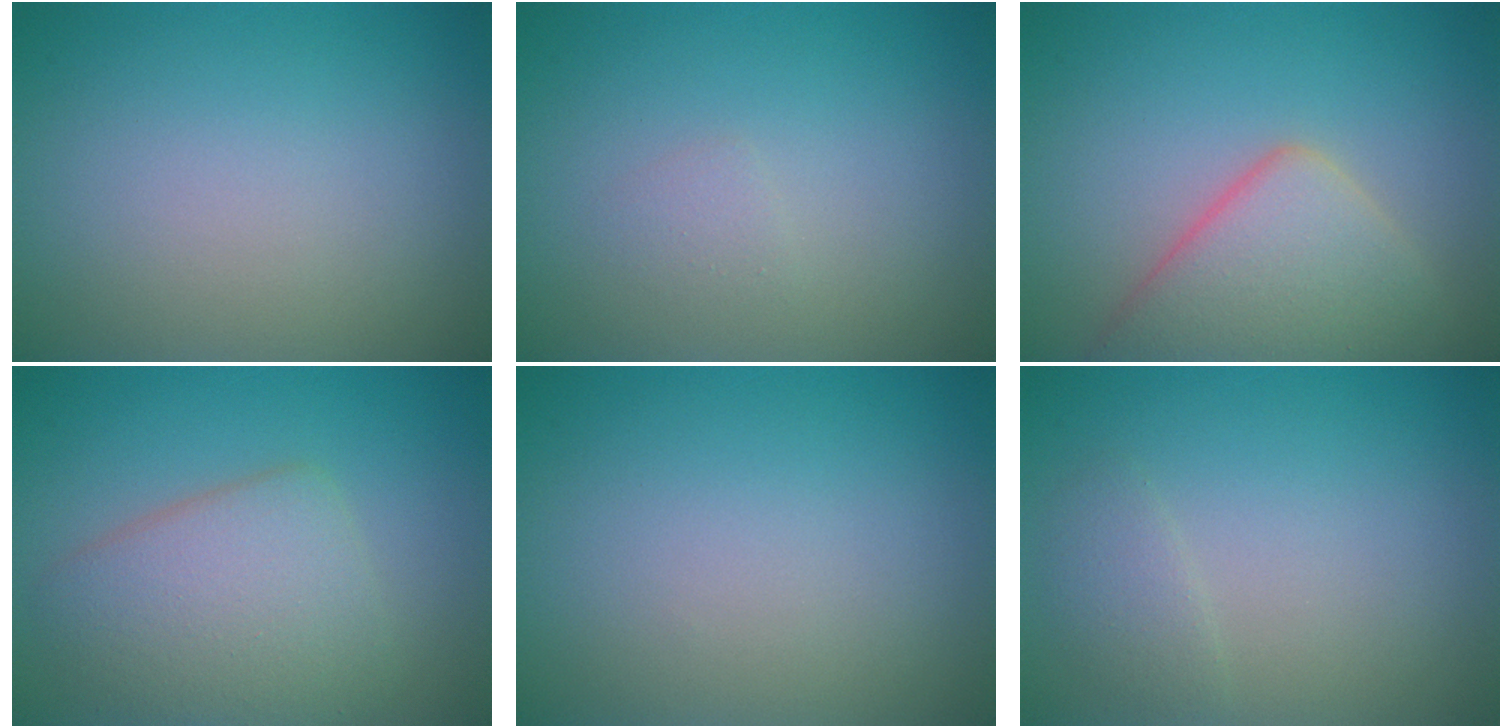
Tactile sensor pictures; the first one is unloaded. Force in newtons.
{"total": 0.8, "press": 0.8, "slide": 0.0}
{"total": 6.0, "press": 6.0, "slide": 0.4}
{"total": 5.3, "press": 5.2, "slide": 0.3}
{"total": 0.0}
{"total": 1.3, "press": 1.3, "slide": 0.1}